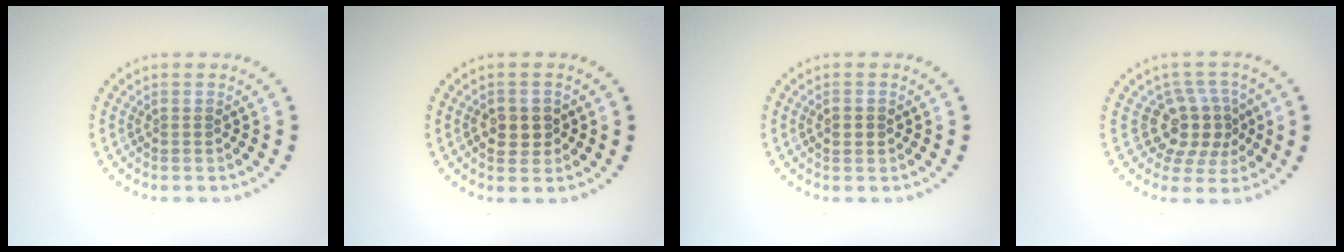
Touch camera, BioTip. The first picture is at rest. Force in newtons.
{"total": 2.4, "press": 2.4, "slide": 0.4}
{"total": 1.7, "press": 1.7, "slide": 0.1}
{"total": 4.0, "press": 3.3, "slide": 2.3}